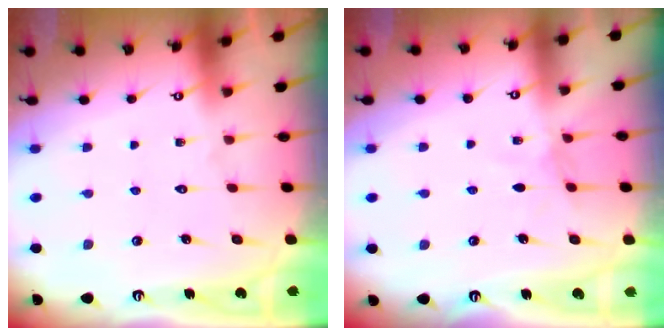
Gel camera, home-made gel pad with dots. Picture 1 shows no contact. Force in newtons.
{"total": 3.0, "press": 2.9, "slide": 0.4}